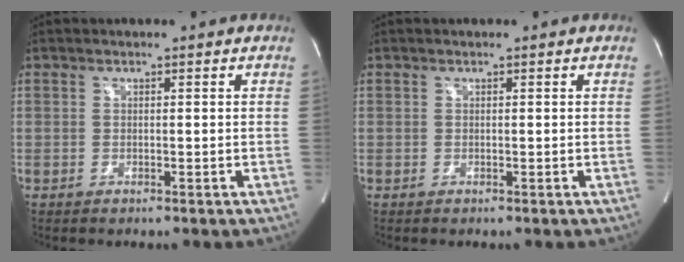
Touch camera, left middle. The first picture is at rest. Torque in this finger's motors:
{"motor_torque": [-0.07, -0.02, 0.05, 0.00]}